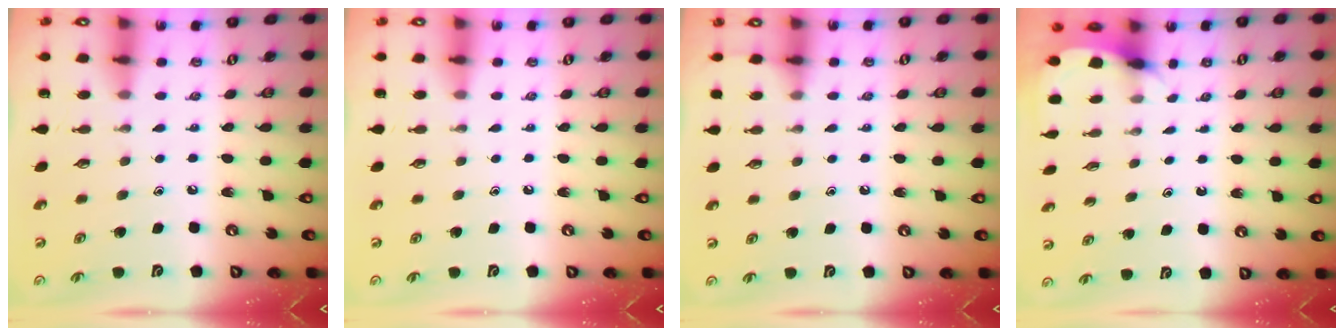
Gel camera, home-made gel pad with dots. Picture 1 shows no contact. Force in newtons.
{"total": 0.0}
{"total": 2.9, "press": 2.9, "slide": 0.4}
{"total": 2.5, "press": 2.5, "slide": 0.1}